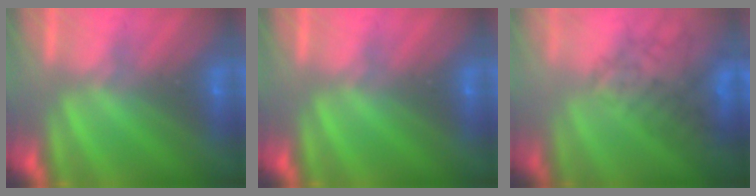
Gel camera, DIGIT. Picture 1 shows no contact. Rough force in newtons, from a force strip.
{"total": 0.0}
{"total": 4.5}